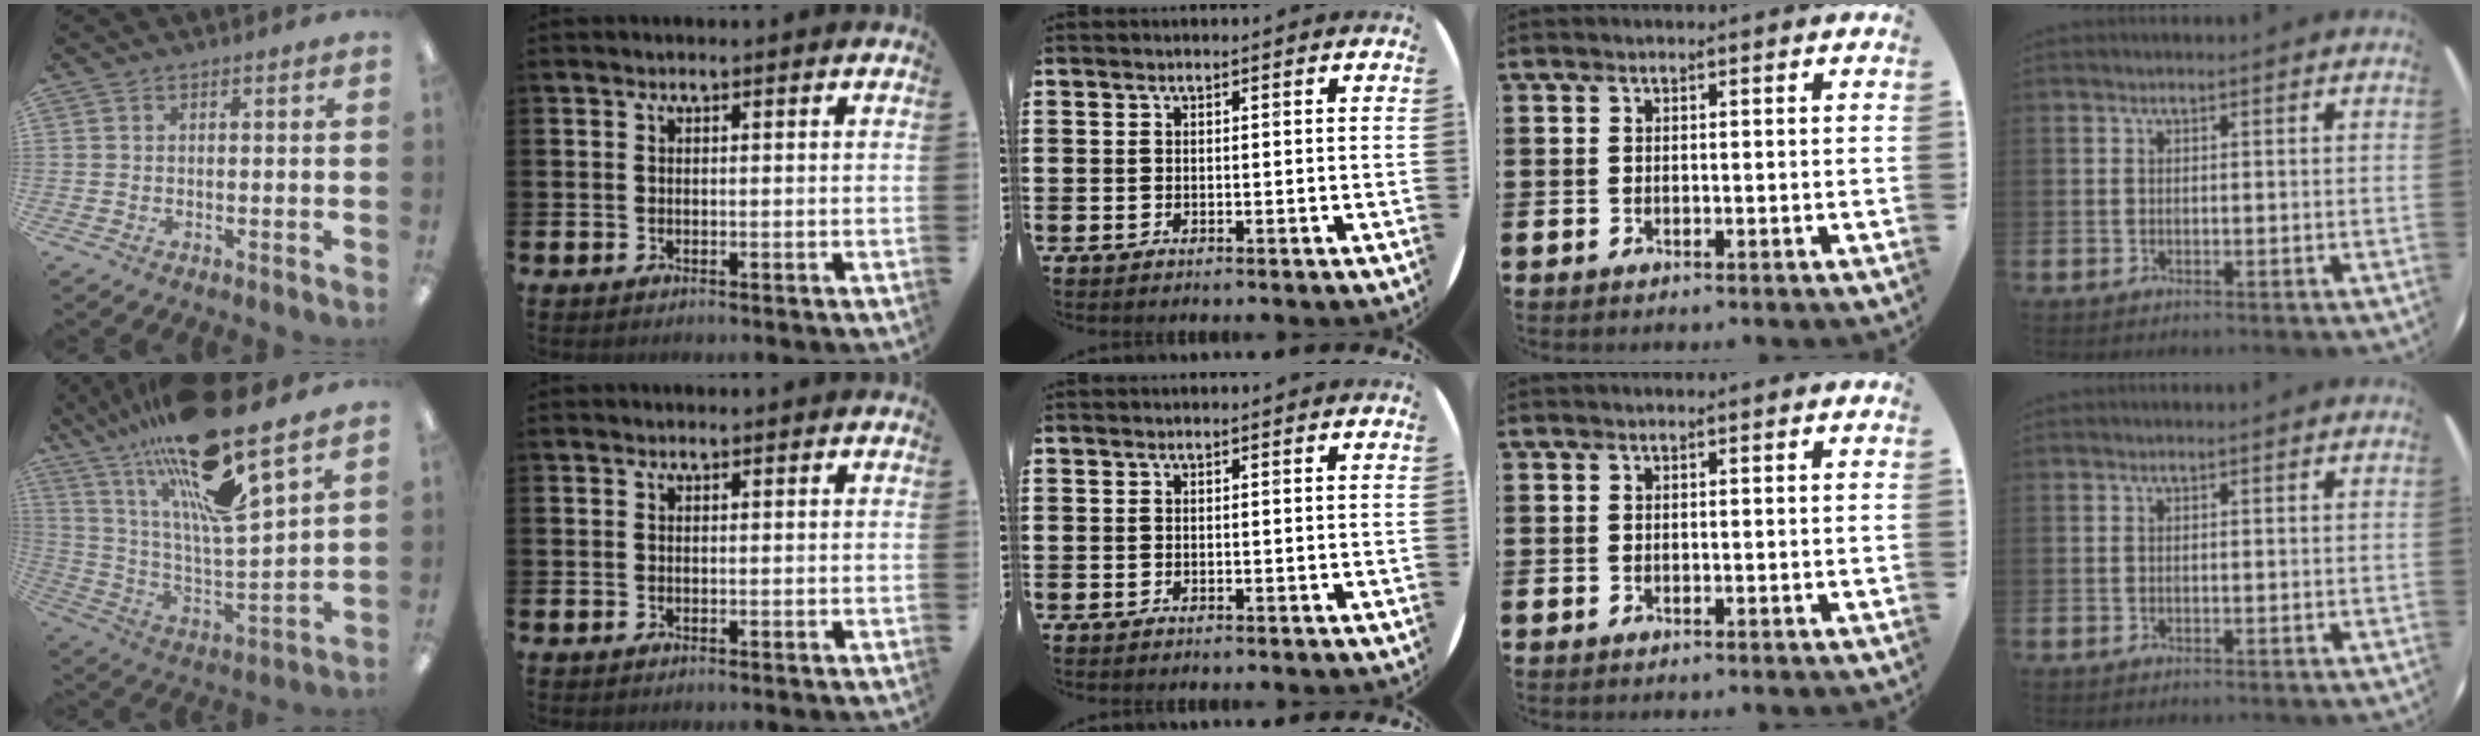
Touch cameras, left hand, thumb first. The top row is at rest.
{"thumb": {"total": 23.4, "force": [17.0, 4.3, 15.4], "torque": [-0.277, -0.105, 0.274]}}